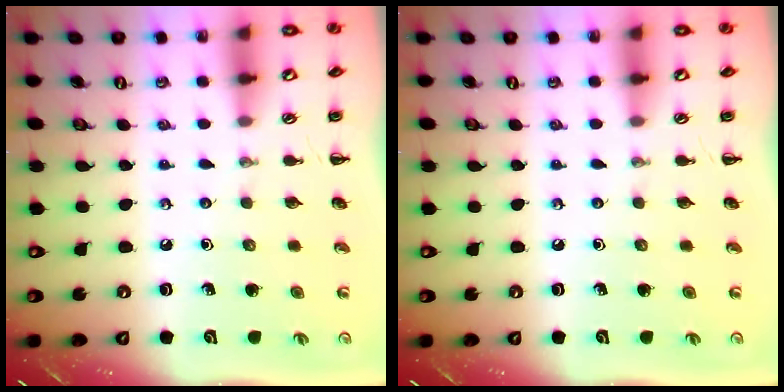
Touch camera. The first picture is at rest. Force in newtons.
{"total": 0.0}